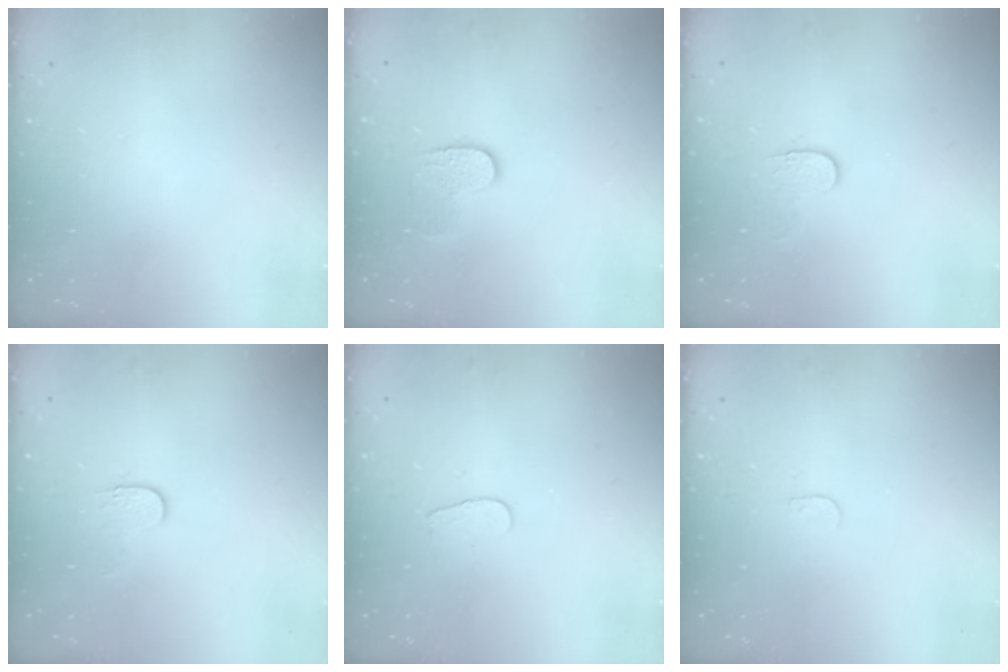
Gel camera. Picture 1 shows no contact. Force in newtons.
{"total": 6.2, "press": 6.2, "slide": 0.3}
{"total": 4.2, "press": 4.2, "slide": 0.5}
{"total": 4.3, "press": 4.3, "slide": 0.5}
{"total": 4.4, "press": 4.4, "slide": 0.3}
{"total": 3.2, "press": 3.2, "slide": 0.3}